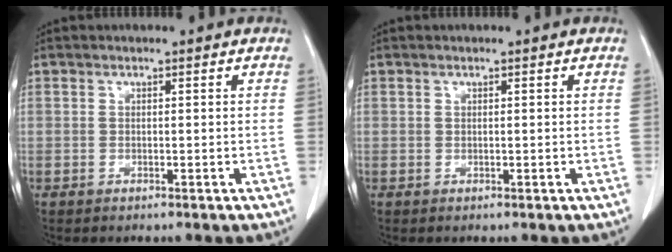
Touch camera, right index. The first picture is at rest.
{"total": 0.0}